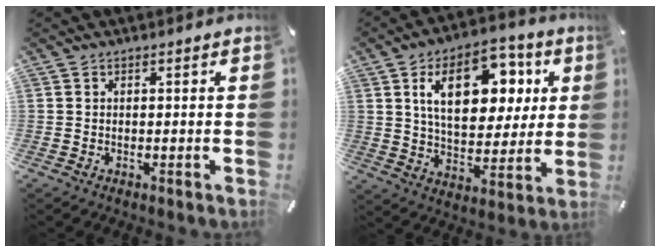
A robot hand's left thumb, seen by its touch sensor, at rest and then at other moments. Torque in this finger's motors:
{"motor_torque": [2.39, 2.62, 1.48, -1.29, 0.18]}